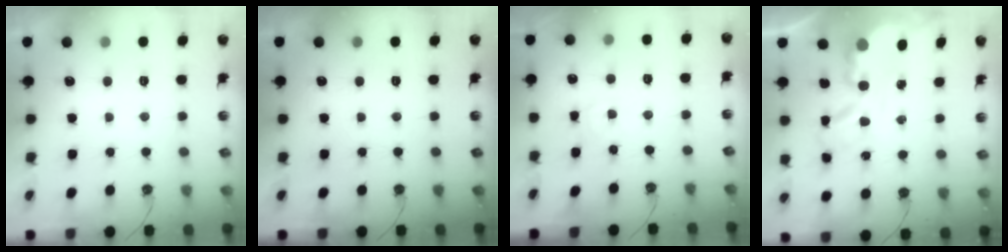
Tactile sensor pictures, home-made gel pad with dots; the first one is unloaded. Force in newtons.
{"total": 0.0}
{"total": 1.6, "press": 1.6, "slide": 0.3}
{"total": 6.0, "press": 6.0, "slide": 0.4}